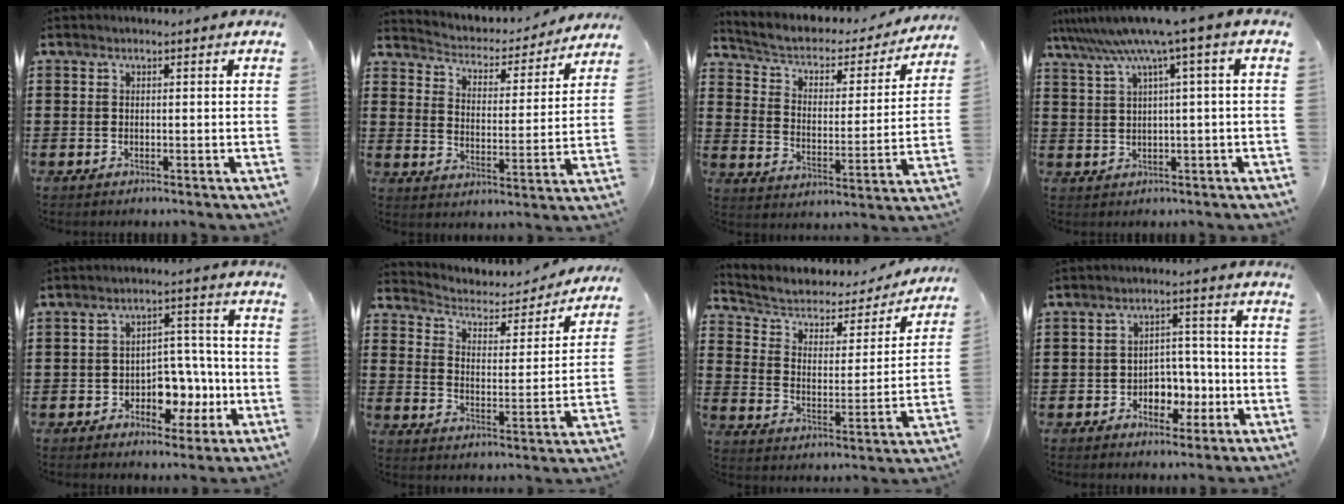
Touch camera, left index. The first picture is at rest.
{"total": 3.0, "force": [2.9, 0.6, 0.0], "torque": [-0.023, -0.030, 0.040]}
{"total": 3.6, "force": [2.4, 2.0, 1.7], "torque": [-0.051, -0.018, 0.031]}
{"total": 6.7, "force": [2.8, -0.8, 6.0], "torque": [-0.129, -0.024, 0.041]}
{"total": 6.6, "force": [-2.4, 4.8, 3.9], "torque": [-0.064, 0.017, -0.043]}
{"total": 2.8, "force": [2.3, 1.4, 0.8], "torque": [-0.033, -0.020, 0.029]}
{"total": 4.0, "force": [2.9, 2.2, 1.5], "torque": [-0.052, -0.022, 0.041]}
{"total": 5.0, "force": [-1.9, 3.9, 2.5], "torque": [-0.045, 0.010, -0.038]}